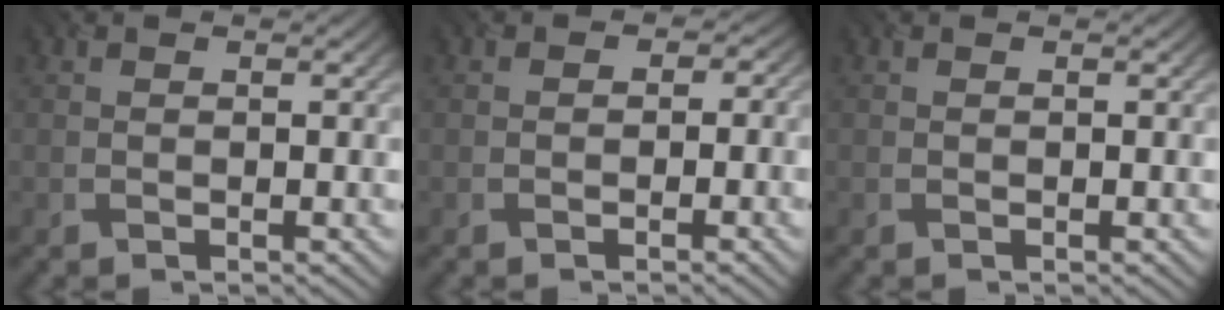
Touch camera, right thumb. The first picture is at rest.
{"total": 1.4, "force": [-0.4, 1.3, 0.4], "torque": [0.002, -0.004, -0.009]}
{"total": 0.0}